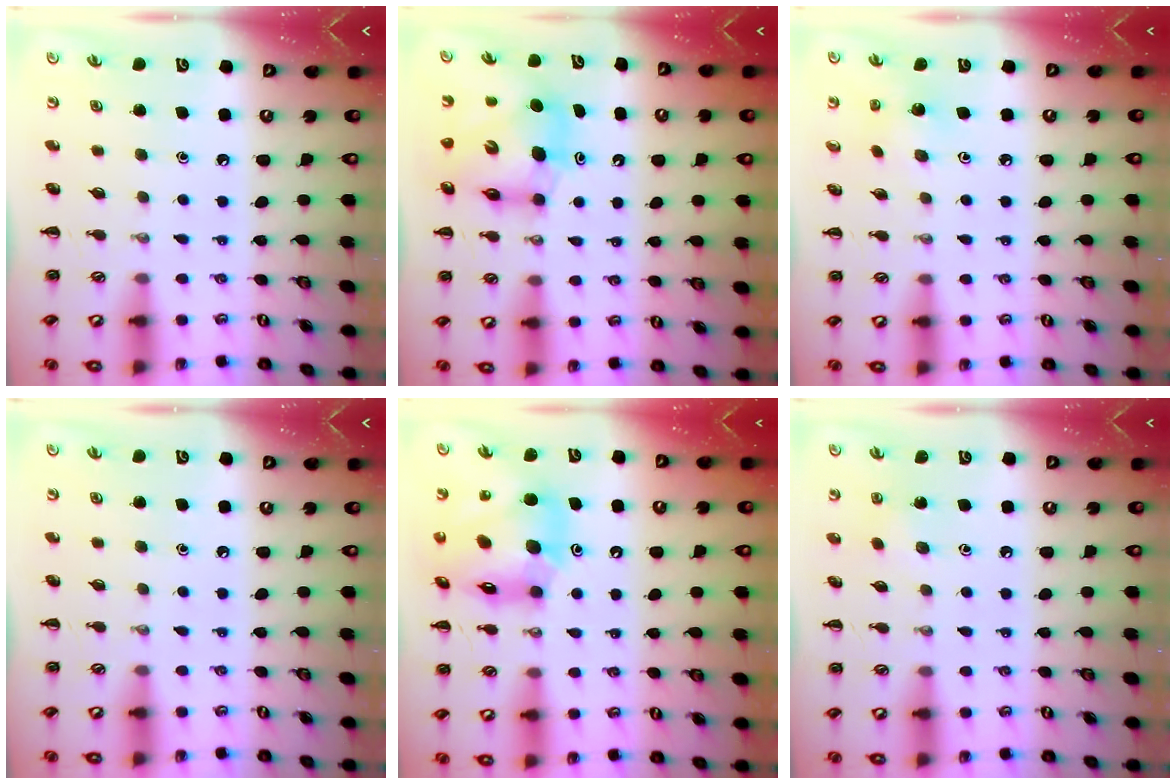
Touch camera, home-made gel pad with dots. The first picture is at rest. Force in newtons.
{"total": 7.4, "press": 7.1, "slide": 2.2}
{"total": 3.3, "press": 3.1, "slide": 1.0}
{"total": 0.0}
{"total": 16.9, "press": 16.1, "slide": 5.0}
{"total": 2.2, "press": 2.0, "slide": 0.8}